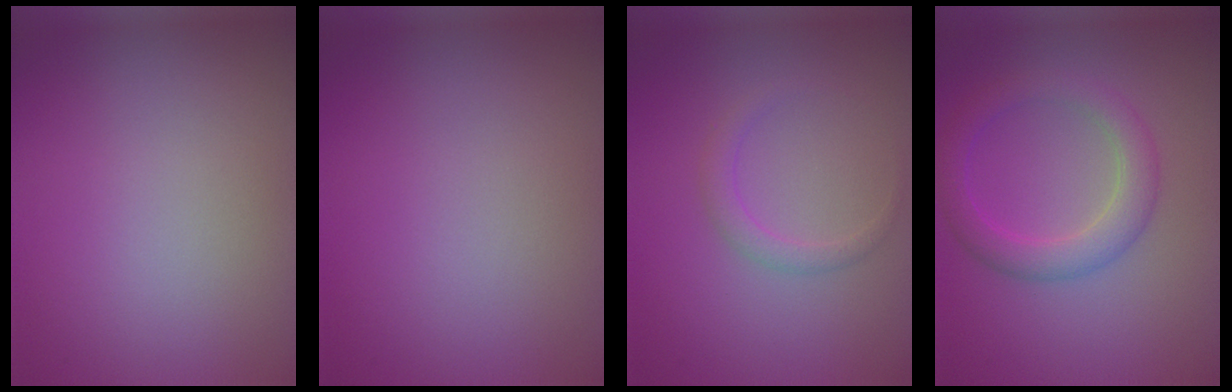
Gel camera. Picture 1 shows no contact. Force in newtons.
{"total": 0.0}
{"total": 1.4, "press": 1.4, "slide": 0.0}
{"total": 3.4, "press": 3.4, "slide": 0.1}